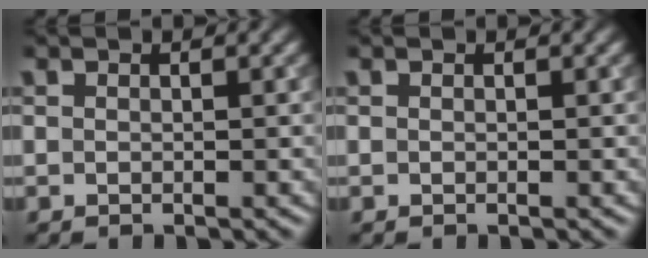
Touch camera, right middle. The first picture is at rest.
{"total": 0.0}